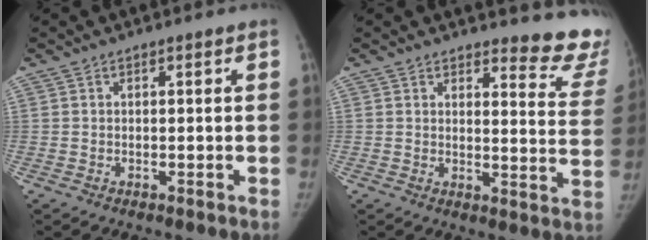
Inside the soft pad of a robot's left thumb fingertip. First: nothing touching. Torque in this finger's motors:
{"motor_torque": [1.10, -0.14, 0.27, -0.62, 0.08]}